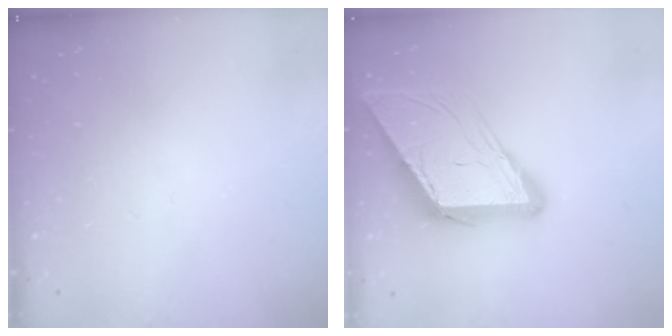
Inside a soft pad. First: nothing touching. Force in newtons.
{"total": 12.0, "press": 12.0, "slide": 1.2}